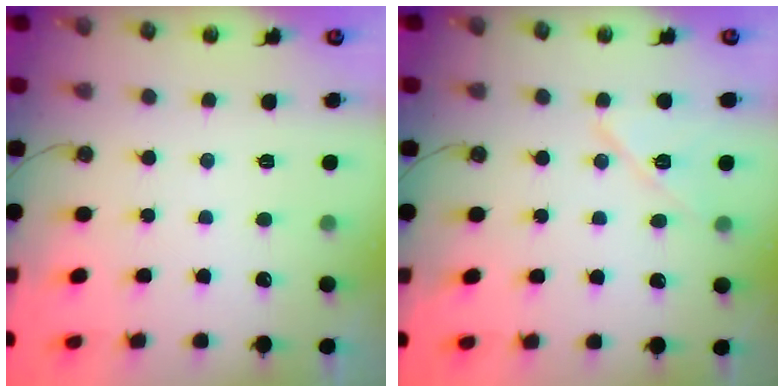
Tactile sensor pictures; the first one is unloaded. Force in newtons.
{"total": 9.8, "press": 8.7, "slide": 4.7}